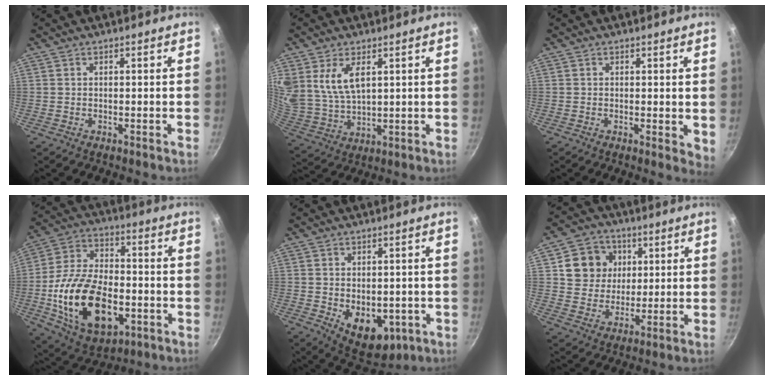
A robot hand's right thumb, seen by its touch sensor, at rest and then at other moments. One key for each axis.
{"total": 10.1, "fx": 4.1, "fy": 5.8, "fz": 7.3, "tx": -0.132, "ty": -0.032, "tz": 0.093}
{"total": 2.9, "fx": 0.3, "fy": 1.3, "fz": 2.6, "tx": -0.029, "ty": -0.008, "tz": 0.004}
{"total": 22.9, "fx": -5.3, "fy": 13.7, "fz": 17.5, "tx": -0.307, "ty": 0.024, "tz": -0.085}
{"total": 10.7, "fx": -2.3, "fy": 6.9, "fz": 7.8, "tx": -0.073, "ty": -0.010, "tz": -0.014}
{"total": 10.3, "fx": 3.0, "fy": 9.2, "fz": 3.7, "tx": -0.032, "ty": 0.001, "tz": 0.049}